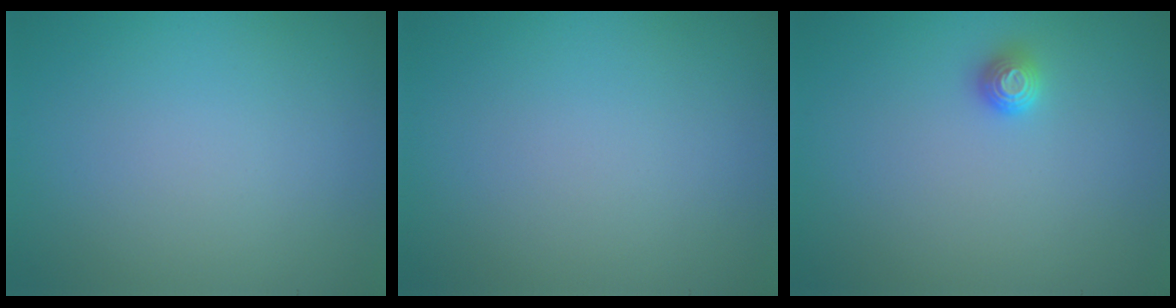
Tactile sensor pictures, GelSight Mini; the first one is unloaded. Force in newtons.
{"total": 0.0}
{"total": 1.1, "press": 1.0, "slide": 0.4}